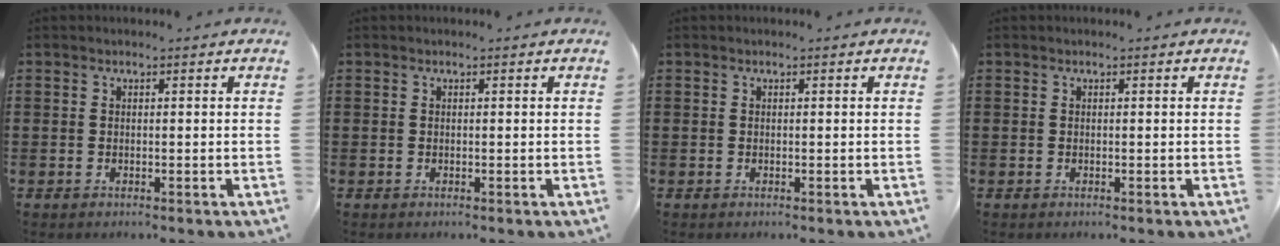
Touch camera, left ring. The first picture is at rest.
{"total": 0.0}
{"total": 0.0}
{"total": 0.0}